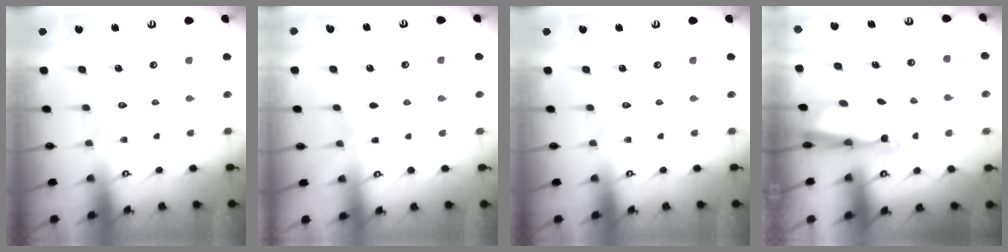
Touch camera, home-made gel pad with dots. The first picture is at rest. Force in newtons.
{"total": 1.5, "press": 1.4, "slide": 0.2}
{"total": 0.0}
{"total": 3.1, "press": 3.0, "slide": 0.7}